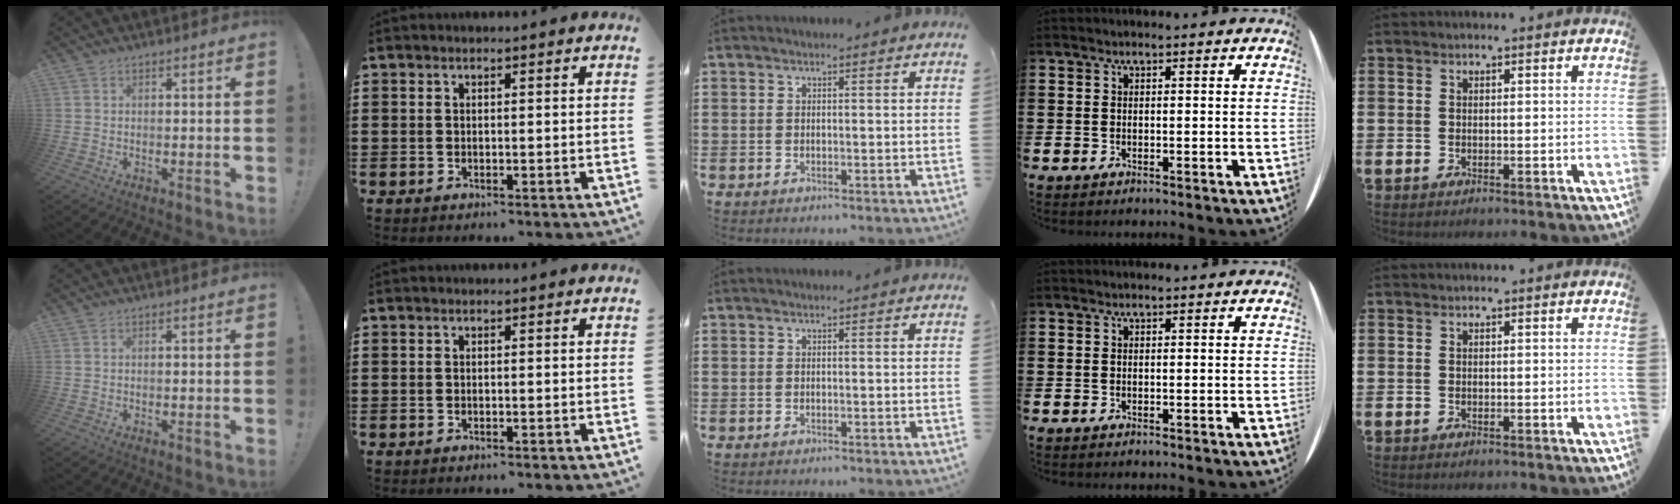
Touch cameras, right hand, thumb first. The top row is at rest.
{}